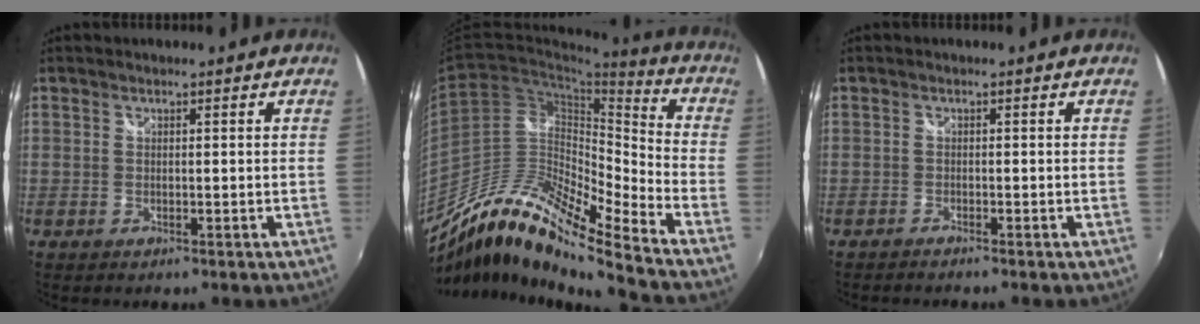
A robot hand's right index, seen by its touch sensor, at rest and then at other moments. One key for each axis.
{"total": 16.4, "fx": -13.7, "fy": 1.3, "fz": 8.9, "tx": -0.154, "ty": -0.004, "tz": -0.267}
{"total": 1.3, "fx": -1.2, "fy": 0.1, "fz": 0.2, "tx": -0.011, "ty": -0.008, "tz": -0.025}